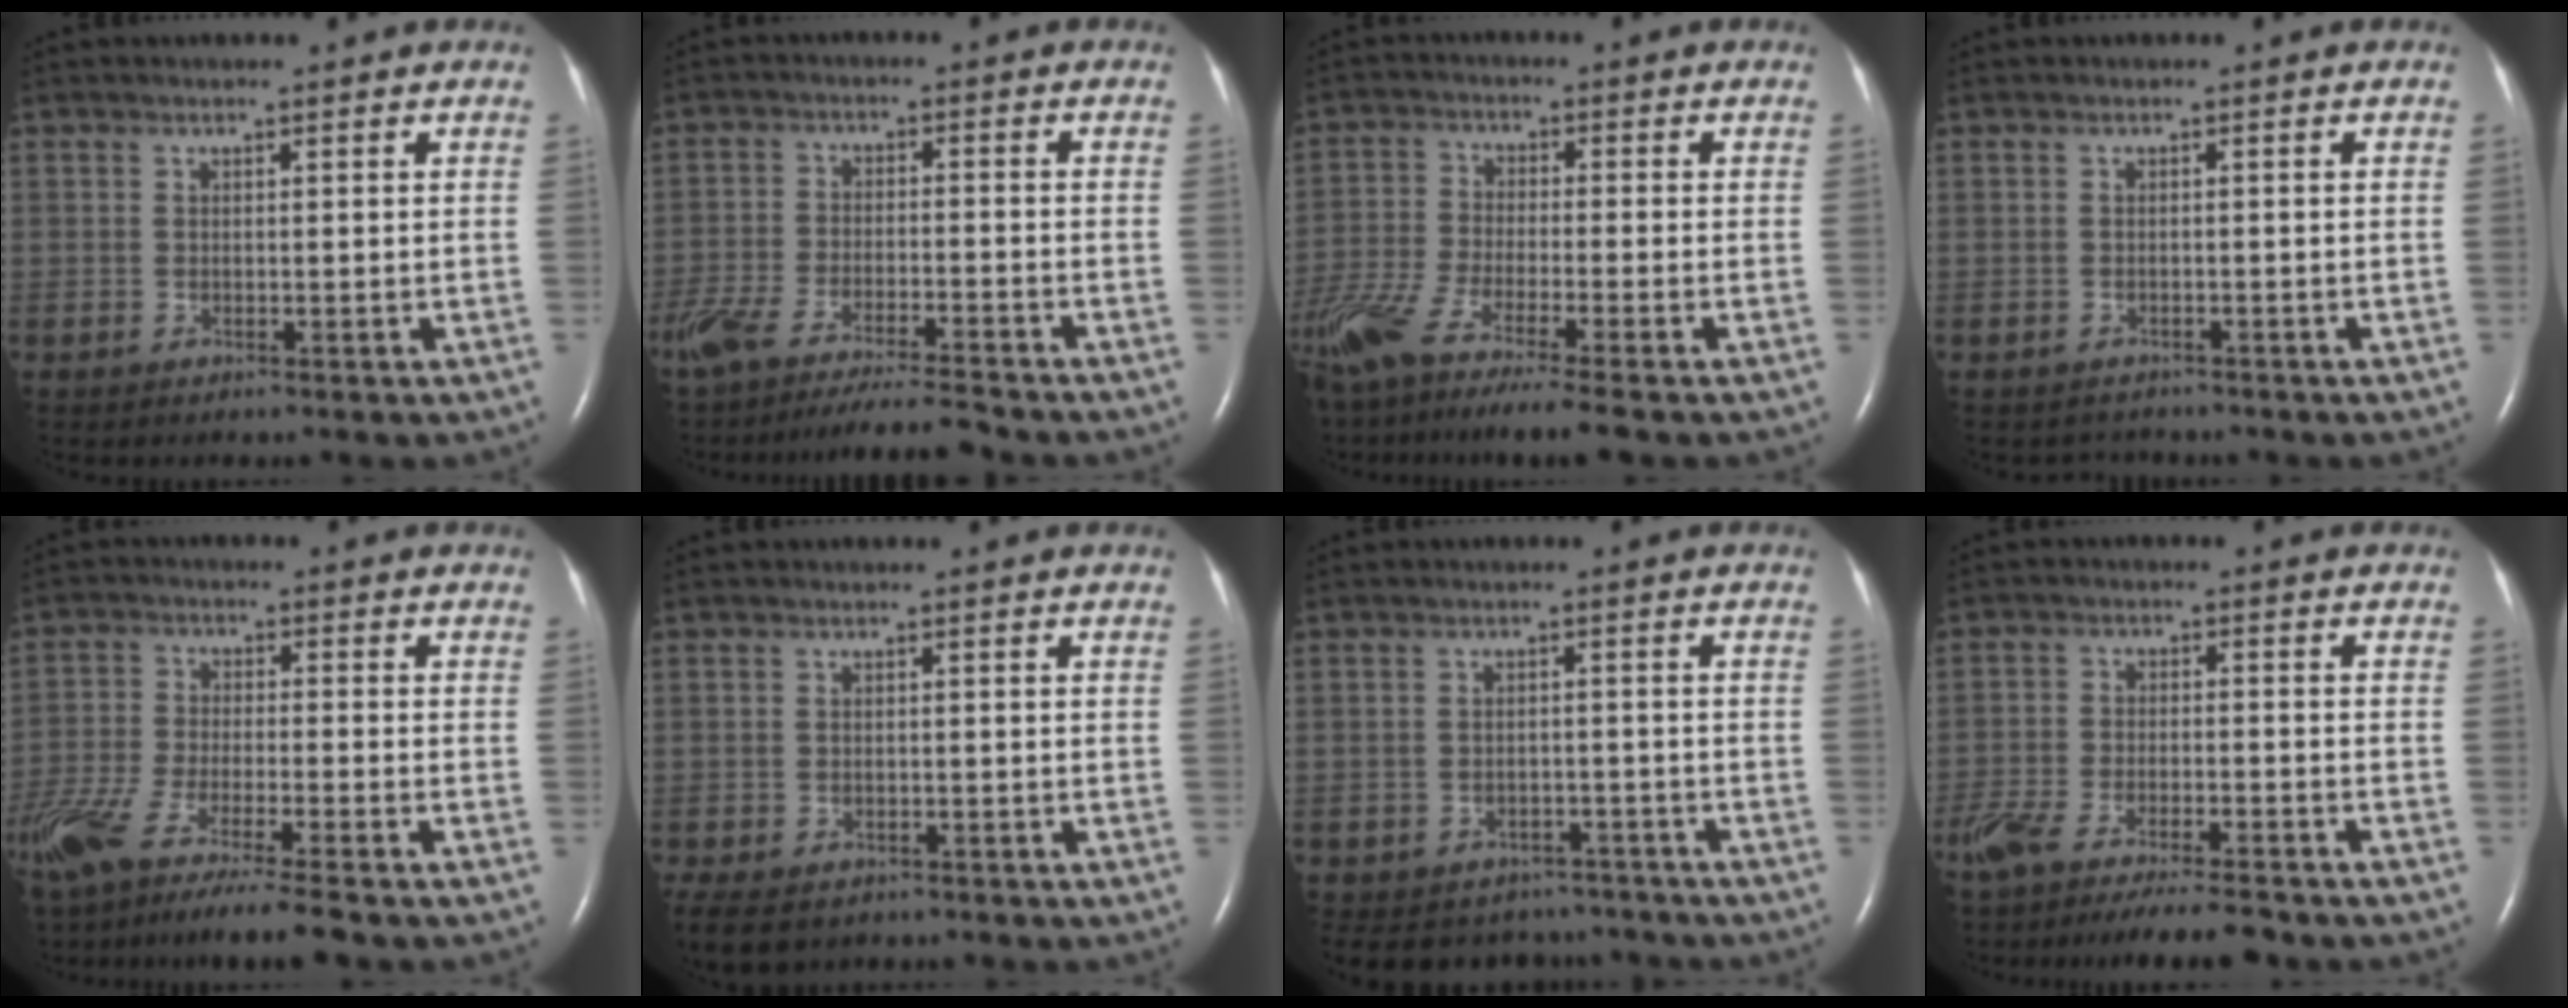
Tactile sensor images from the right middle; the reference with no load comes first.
{"total": 13.1, "force": [-11.7, 0.6, 5.9], "torque": [-0.105, -0.019, -0.193]}
{"total": 13.5, "force": [-10.4, 0.3, 8.7], "torque": [-0.182, -0.044, -0.185]}
{"total": 1.4, "force": [-1.2, 0.5, -0.4], "torque": [0.002, -0.004, -0.017]}
{"total": 14.3, "force": [-11.2, 0.7, 8.8], "torque": [-0.181, -0.047, -0.198]}
{"total": 12.6, "force": [-7.7, 8.4, 5.4], "torque": [-0.152, -0.022, -0.095]}
{"total": 9.9, "force": [-8.7, 4.6, 0.9], "torque": [-0.016, 0.017, -0.102]}
{"total": 14.6, "force": [-12.6, 2.2, 7.1], "torque": [-0.133, -0.023, -0.198]}